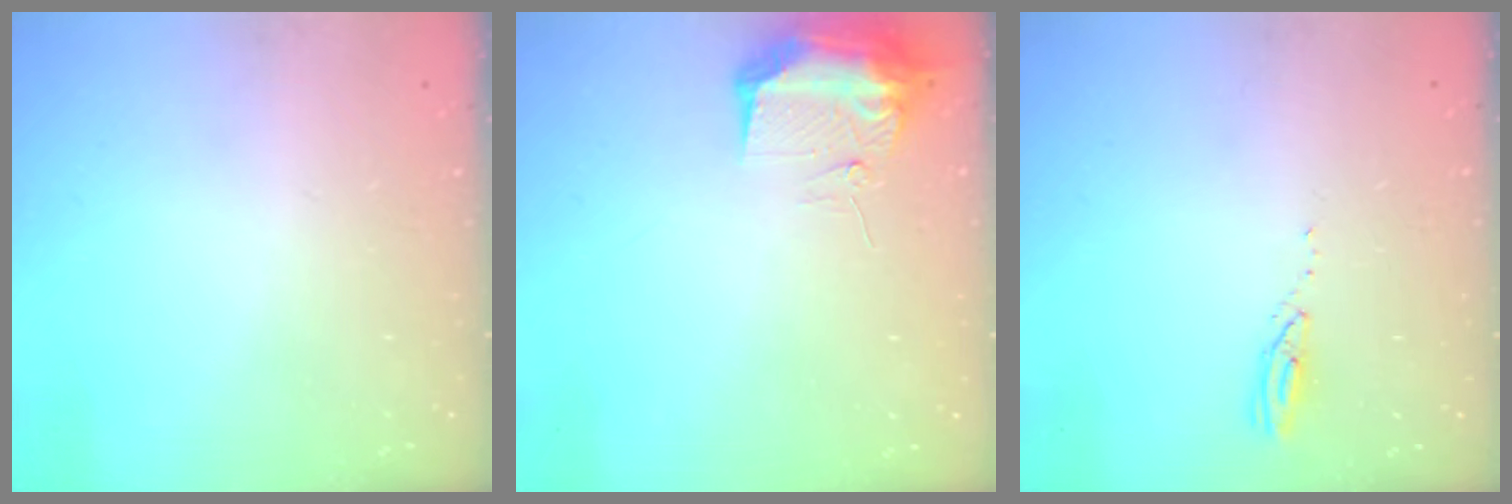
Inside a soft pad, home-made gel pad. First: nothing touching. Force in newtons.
{"total": 10.1, "press": 10.1, "slide": 0.3}
{"total": 3.0, "press": 3.0, "slide": 0.1}